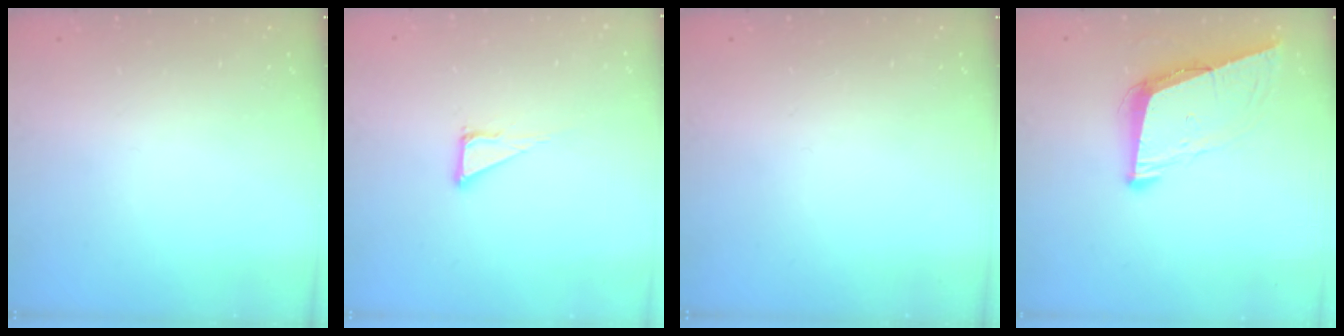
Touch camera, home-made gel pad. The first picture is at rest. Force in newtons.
{"total": 4.7, "press": 4.7, "slide": 0.2}
{"total": 0.0}
{"total": 8.9, "press": 8.2, "slide": 3.5}